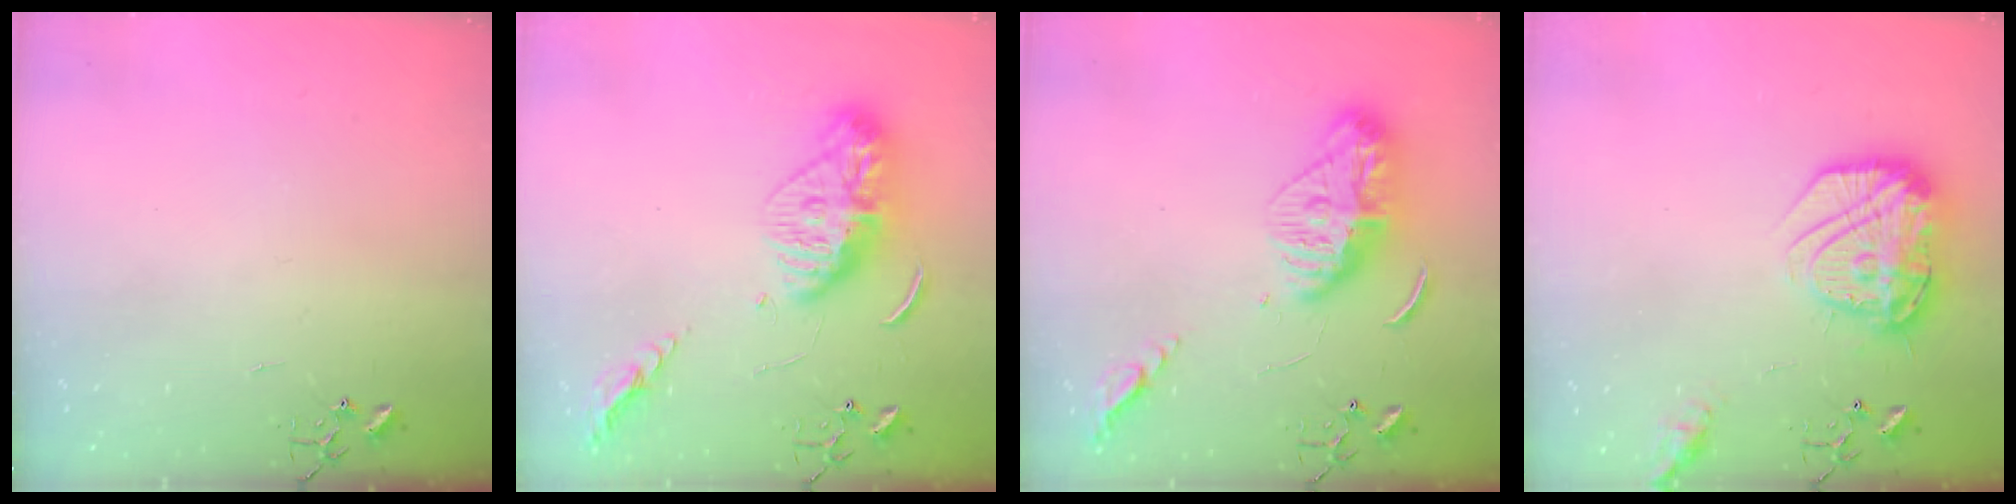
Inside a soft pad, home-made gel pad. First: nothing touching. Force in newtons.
{"total": 13.5, "press": 13.5, "slide": 1.2}
{"total": 13.7, "press": 13.7, "slide": 1.4}
{"total": 19.3, "press": 19.2, "slide": 1.6}